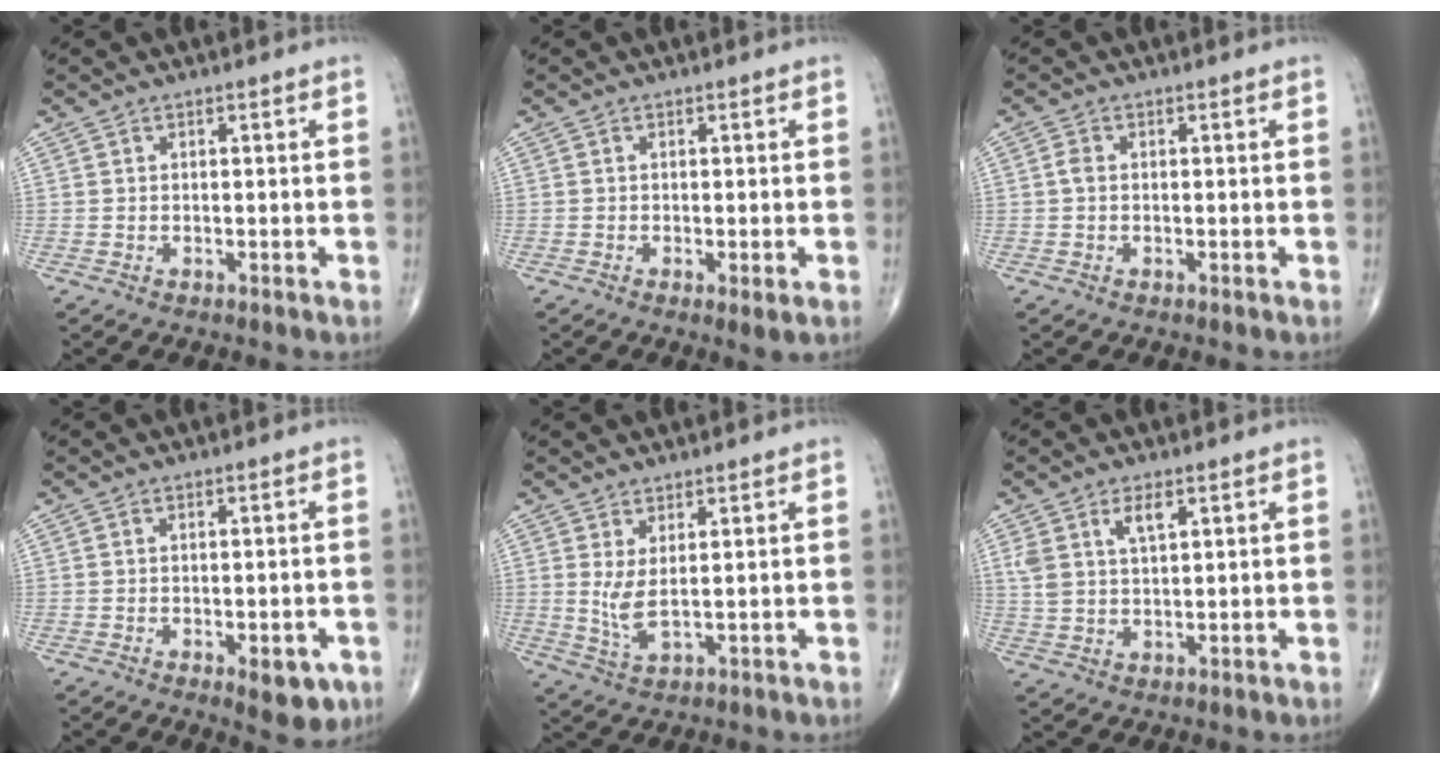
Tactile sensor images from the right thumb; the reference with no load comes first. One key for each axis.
{"total": 2.2, "fx": -0.6, "fy": 0.3, "fz": 2.1, "tx": -0.040, "ty": -0.010, "tz": -0.012}
{"total": 1.3, "fx": -0.1, "fy": 0.9, "fz": 1.0, "tx": -0.017, "ty": 0.001, "tz": -0.004}
{"total": 5.7, "fx": -2.4, "fy": 2.5, "fz": 4.6, "tx": -0.040, "ty": 0.002, "tz": -0.023}
{"total": 4.4, "fx": 1.1, "fy": 1.2, "fz": 4.2, "tx": -0.092, "ty": -0.020, "tz": 0.027}
{"total": 5.2, "fx": 2.6, "fy": 2.3, "fz": 3.9, "tx": -0.075, "ty": -0.007, "tz": 0.055}